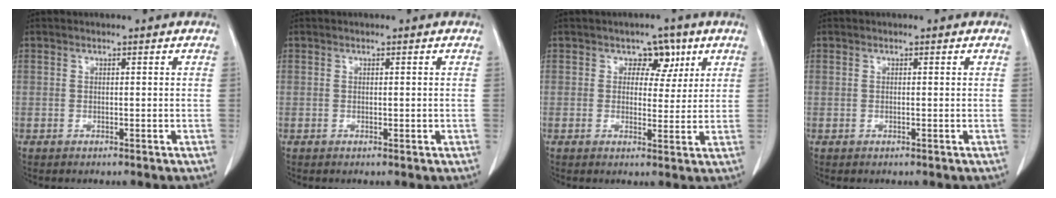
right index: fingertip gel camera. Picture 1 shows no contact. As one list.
[{"total": 0.5, "force": [-0.1, 0.2, 0.5], "torque": [-0.009, -0.001, 0.003]}, {"total": 4.3, "force": [2.0, 3.1, 2.3], "torque": [-0.019, 0.006, 0.027]}, {"total": 0.0}]